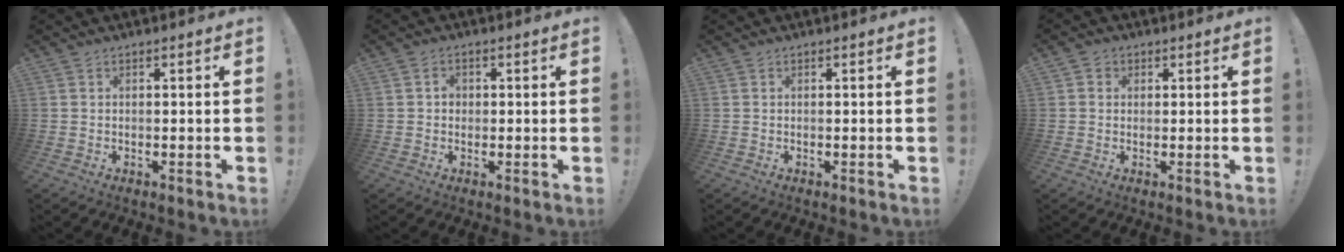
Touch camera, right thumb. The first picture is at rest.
{"total": 2.2, "force": [-0.2, 2.0, 0.9], "torque": [-0.006, 0.004, -0.007]}
{"total": 0.0}
{"total": 2.0, "force": [0.3, 1.9, 0.6], "torque": [-0.006, 0.002, 0.005]}